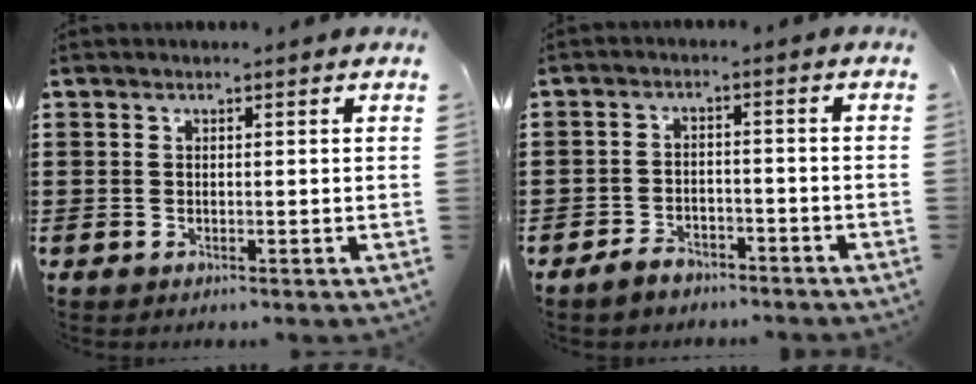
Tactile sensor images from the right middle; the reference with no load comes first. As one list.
[{"total": 3.1, "force": [-2.8, 1.0, 0.6], "torque": [-0.014, 0.007, -0.057]}]